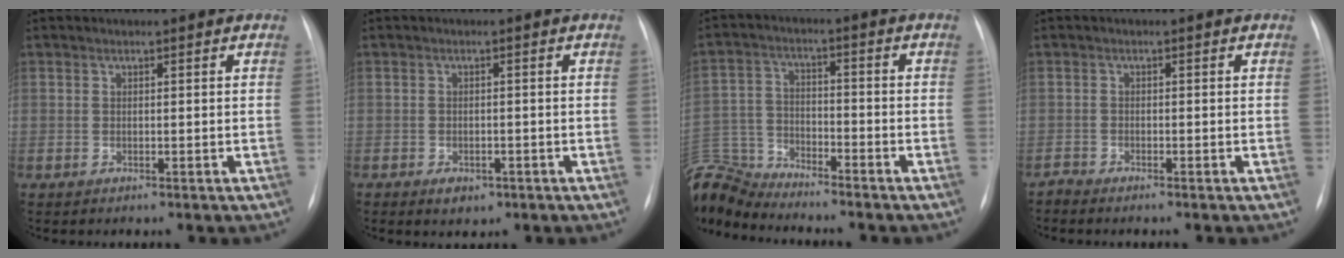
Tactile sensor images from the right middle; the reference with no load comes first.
{"total": 2.5, "force": [-1.4, 1.7, 1.3], "torque": [-0.013, 0.002, -0.008]}
{"total": 12.9, "force": [-12.5, 1.9, 2.5], "torque": [-0.065, 0.020, -0.237]}
{"total": 1.1, "force": [-1.1, -0.1, 0.0], "torque": [-0.001, -0.004, -0.020]}